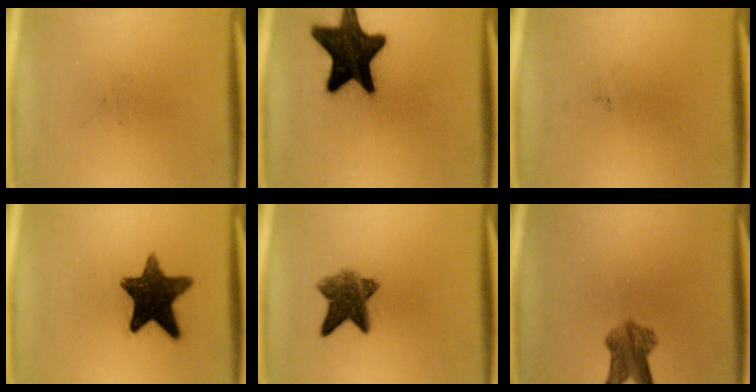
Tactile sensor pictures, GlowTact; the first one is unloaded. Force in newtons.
{"total": 18.5}
{"total": 0.0}
{"total": 13.4}
{"total": 7.9}
{"total": 5.7}